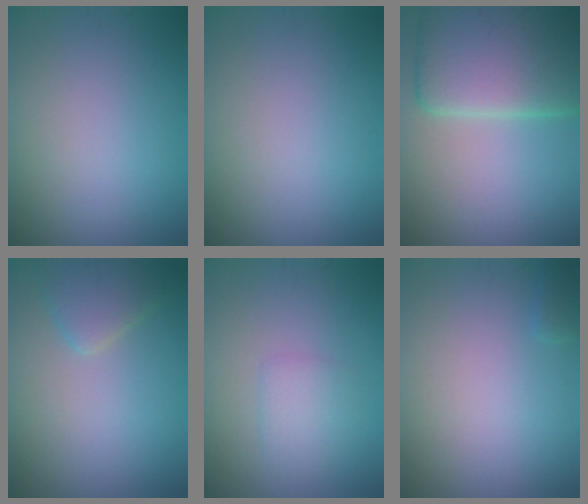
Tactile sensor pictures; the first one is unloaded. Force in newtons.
{"total": 0.0}
{"total": 11.4, "press": 11.4, "slide": 0.5}
{"total": 2.8, "press": 2.8, "slide": 0.2}
{"total": 1.8, "press": 1.8, "slide": 0.1}
{"total": 0.7, "press": 0.7, "slide": 0.1}